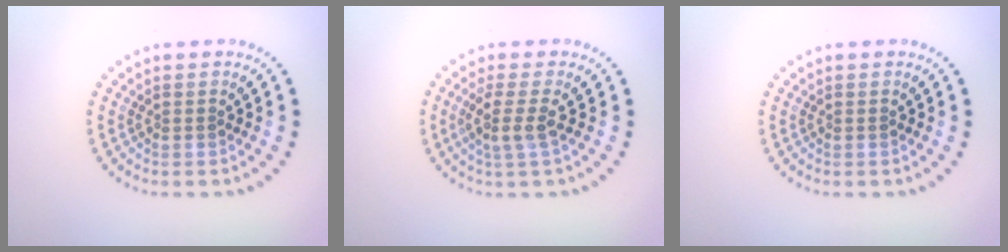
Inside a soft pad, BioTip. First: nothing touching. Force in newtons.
{"total": 2.4, "press": 1.9, "slide": 1.5}
{"total": 0.0}